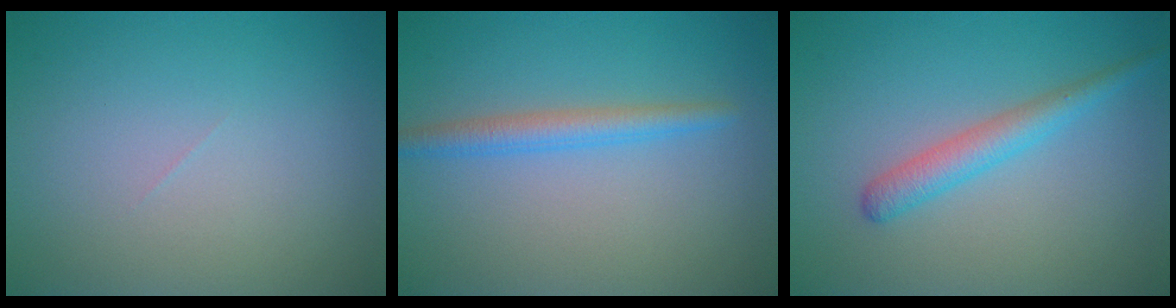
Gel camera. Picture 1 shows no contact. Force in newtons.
{"total": 2.4, "press": 2.4, "slide": 0.1}
{"total": 2.7, "press": 2.7, "slide": 0.0}